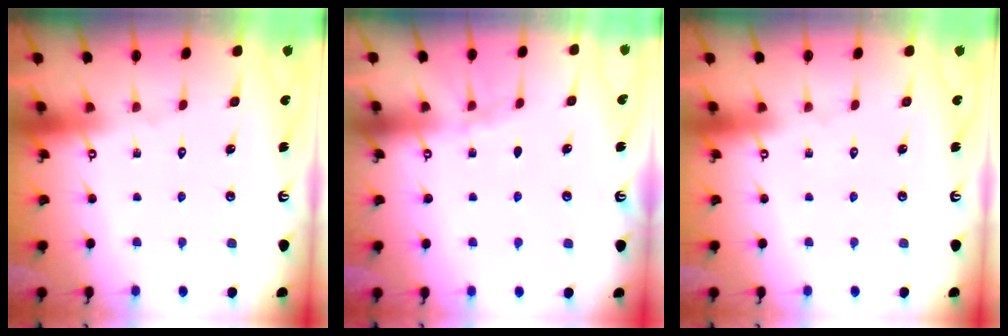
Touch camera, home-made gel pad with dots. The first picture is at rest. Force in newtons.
{"total": 2.1, "press": 2.0, "slide": 0.3}
{"total": 0.0}